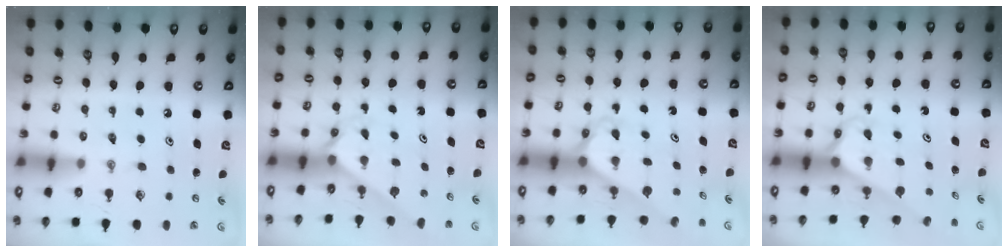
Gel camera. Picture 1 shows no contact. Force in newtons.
{"total": 2.2, "press": 2.2, "slide": 0.2}
{"total": 2.6, "press": 2.6, "slide": 0.2}
{"total": 2.6, "press": 2.6, "slide": 0.1}